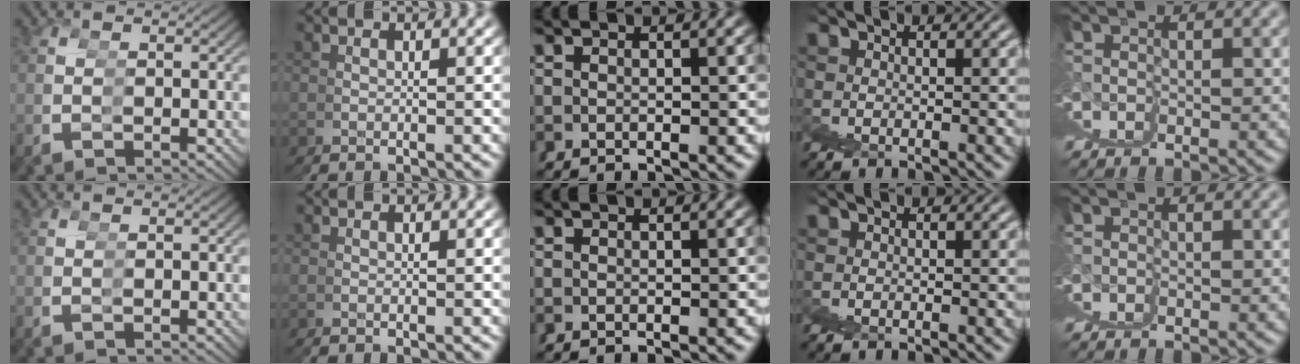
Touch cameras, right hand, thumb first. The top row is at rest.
{}